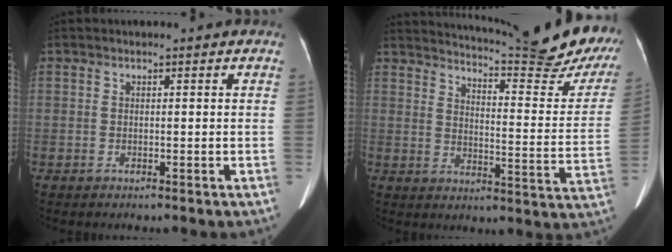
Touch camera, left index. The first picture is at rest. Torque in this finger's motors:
{"motor_torque": [0.89, -1.25, 0.10, 0.02]}